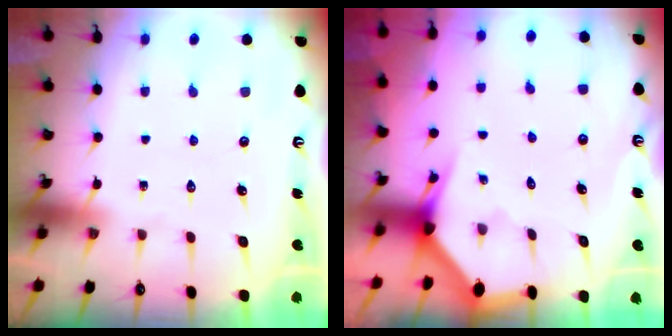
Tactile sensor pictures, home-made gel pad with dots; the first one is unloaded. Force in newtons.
{"total": 2.8, "press": 2.8, "slide": 0.2}